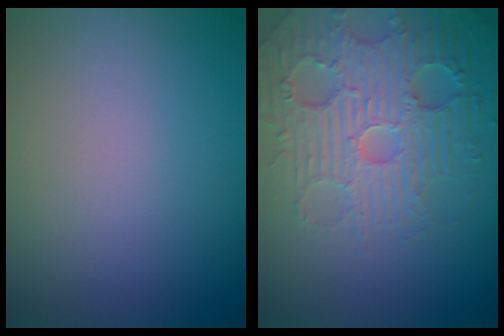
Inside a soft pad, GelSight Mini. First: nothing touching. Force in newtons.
{"total": 5.0, "press": 4.9, "slide": 1.2}